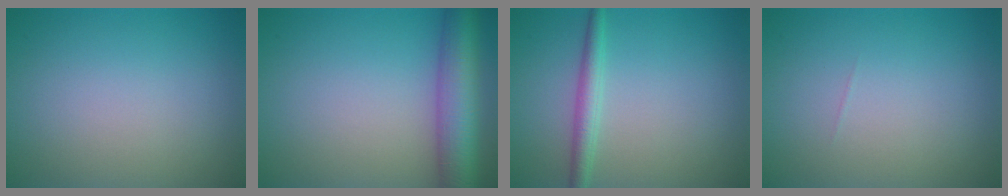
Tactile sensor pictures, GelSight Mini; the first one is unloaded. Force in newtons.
{"total": 7.1, "press": 7.1, "slide": 0.2}
{"total": 2.2, "press": 2.2, "slide": 0.1}
{"total": 0.0}